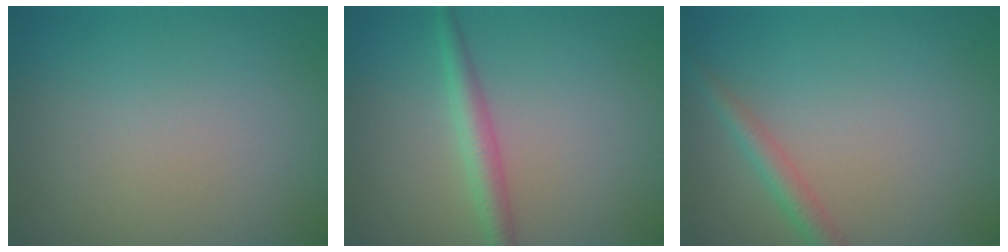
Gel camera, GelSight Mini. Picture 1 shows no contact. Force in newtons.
{"total": 2.4, "press": 2.4, "slide": 0.0}
{"total": 2.1, "press": 2.1, "slide": 0.0}